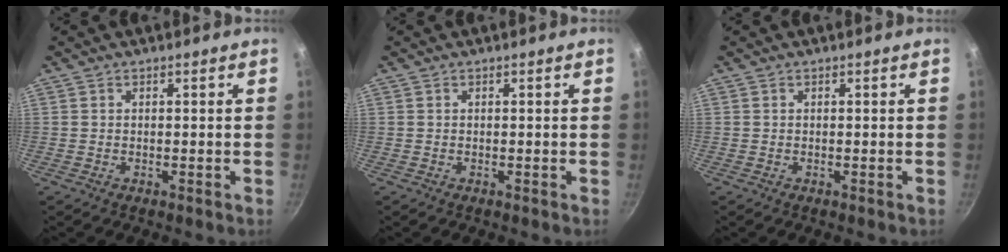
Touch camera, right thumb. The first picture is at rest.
{"total": 0.0}
{"total": 0.0}